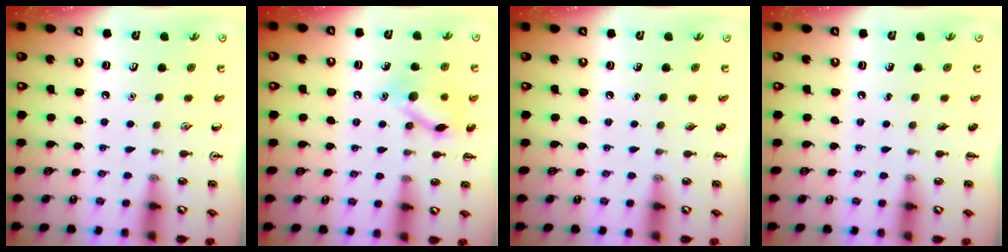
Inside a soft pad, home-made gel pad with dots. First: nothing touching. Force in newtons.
{"total": 13.0, "press": 13.0, "slide": 0.8}
{"total": 0.0}
{"total": 0.0}